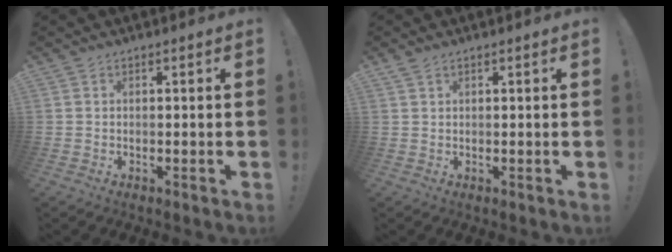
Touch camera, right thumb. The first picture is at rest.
{"total": 1.4, "force": [1.1, 0.7, 0.5], "torque": [-0.006, -0.002, 0.021]}